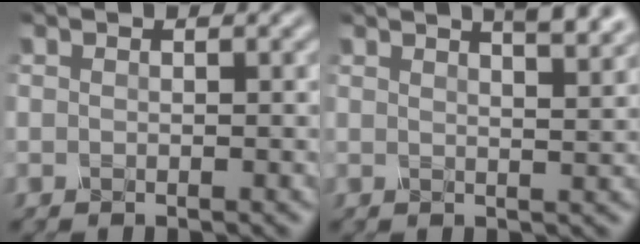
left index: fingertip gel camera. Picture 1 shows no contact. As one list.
[{"total": 5.1, "force": [3.6, 1.5, 3.3], "torque": [-0.018, 0.027, 0.019]}]